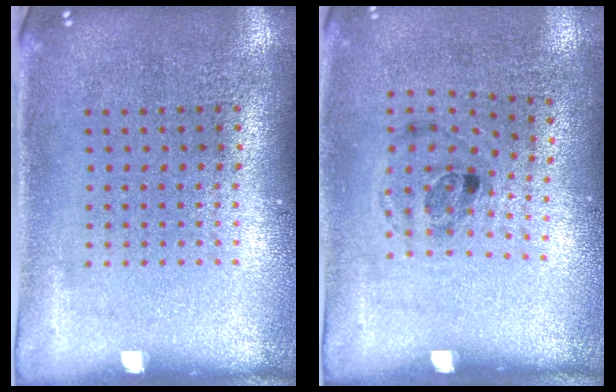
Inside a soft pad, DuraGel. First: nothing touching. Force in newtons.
{"total": 1.2, "press": 0.8, "slide": 0.9}